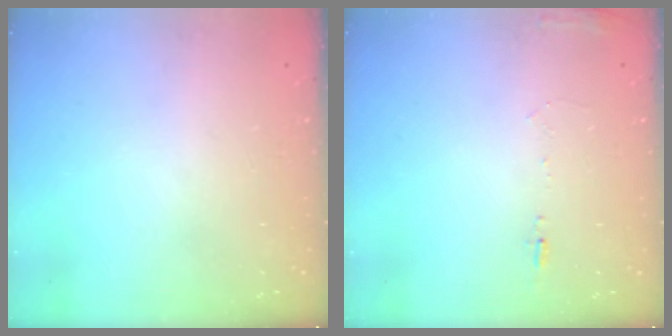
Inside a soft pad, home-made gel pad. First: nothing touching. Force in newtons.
{"total": 5.8, "press": 5.6, "slide": 1.6}